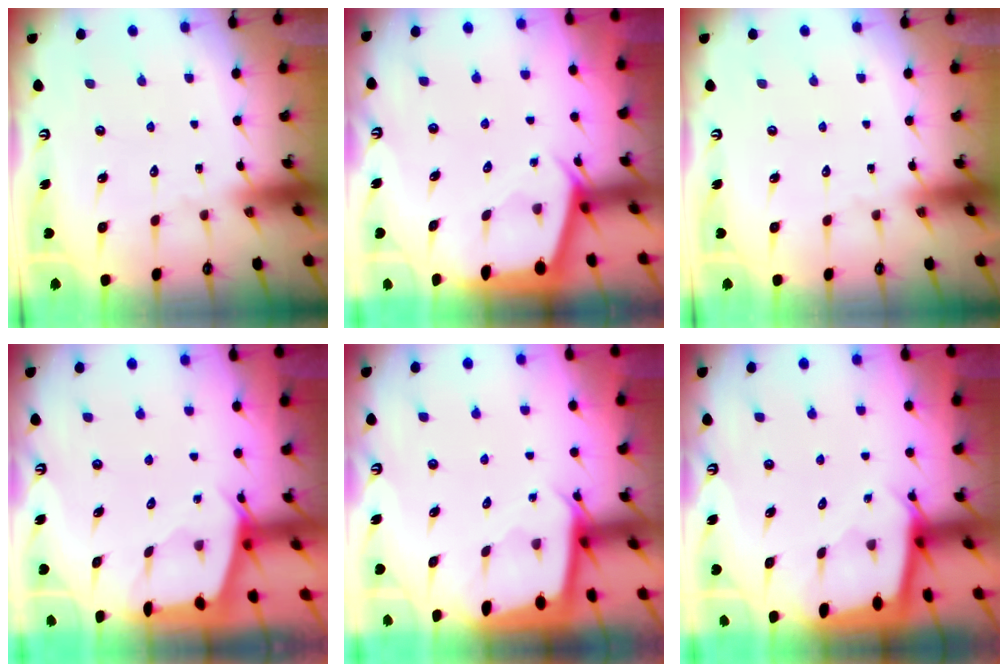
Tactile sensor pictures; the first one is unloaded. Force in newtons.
{"total": 2.4, "press": 2.4, "slide": 0.3}
{"total": 0.0}
{"total": 2.5, "press": 2.5, "slide": 0.3}
{"total": 1.9, "press": 1.9, "slide": 0.0}
{"total": 2.1, "press": 2.1, "slide": 0.1}